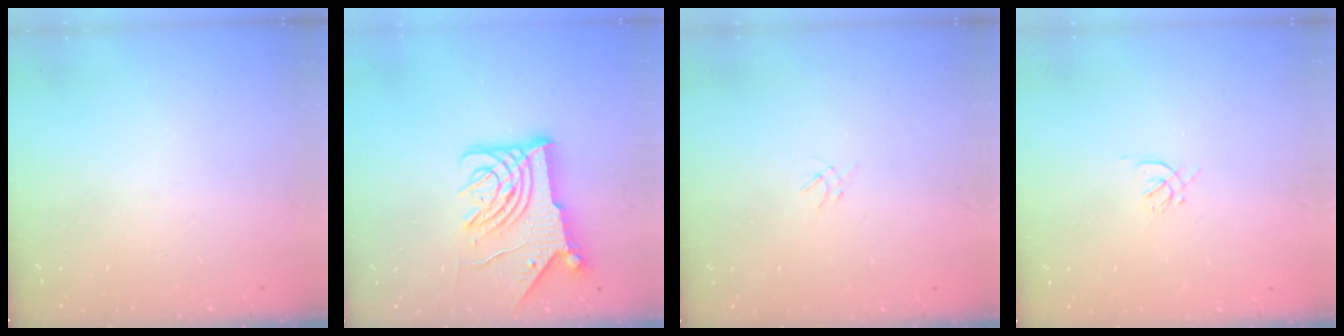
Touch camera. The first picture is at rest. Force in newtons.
{"total": 16.1, "press": 16.0, "slide": 1.8}
{"total": 1.2, "press": 1.1, "slide": 0.5}
{"total": 1.2, "press": 1.2, "slide": 0.4}